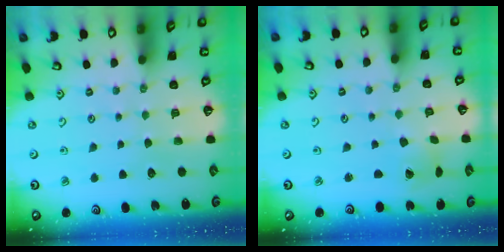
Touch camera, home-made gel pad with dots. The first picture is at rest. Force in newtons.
{"total": 1.2, "press": 1.2, "slide": 0.2}